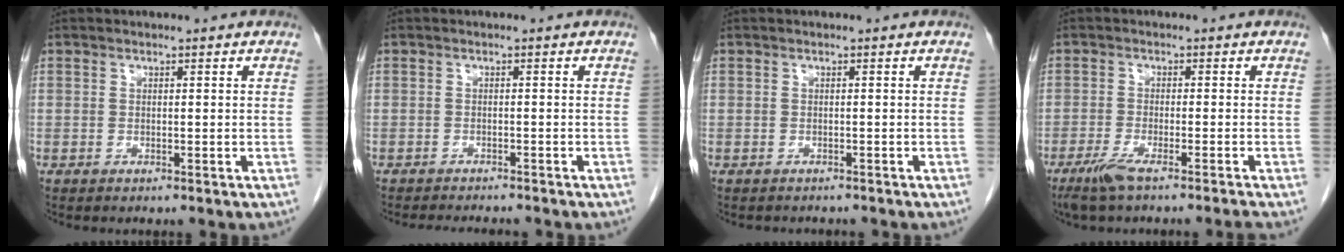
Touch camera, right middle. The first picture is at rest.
{"total": 5.4, "force": [-5.1, 0.8, 1.8], "torque": [-0.020, -0.006, -0.071]}
{"total": 2.3, "force": [-2.1, 0.8, 0.4], "torque": [-0.009, -0.002, -0.026]}
{"total": 5.6, "force": [-4.3, -0.5, 3.5], "torque": [-0.059, -0.014, -0.078]}